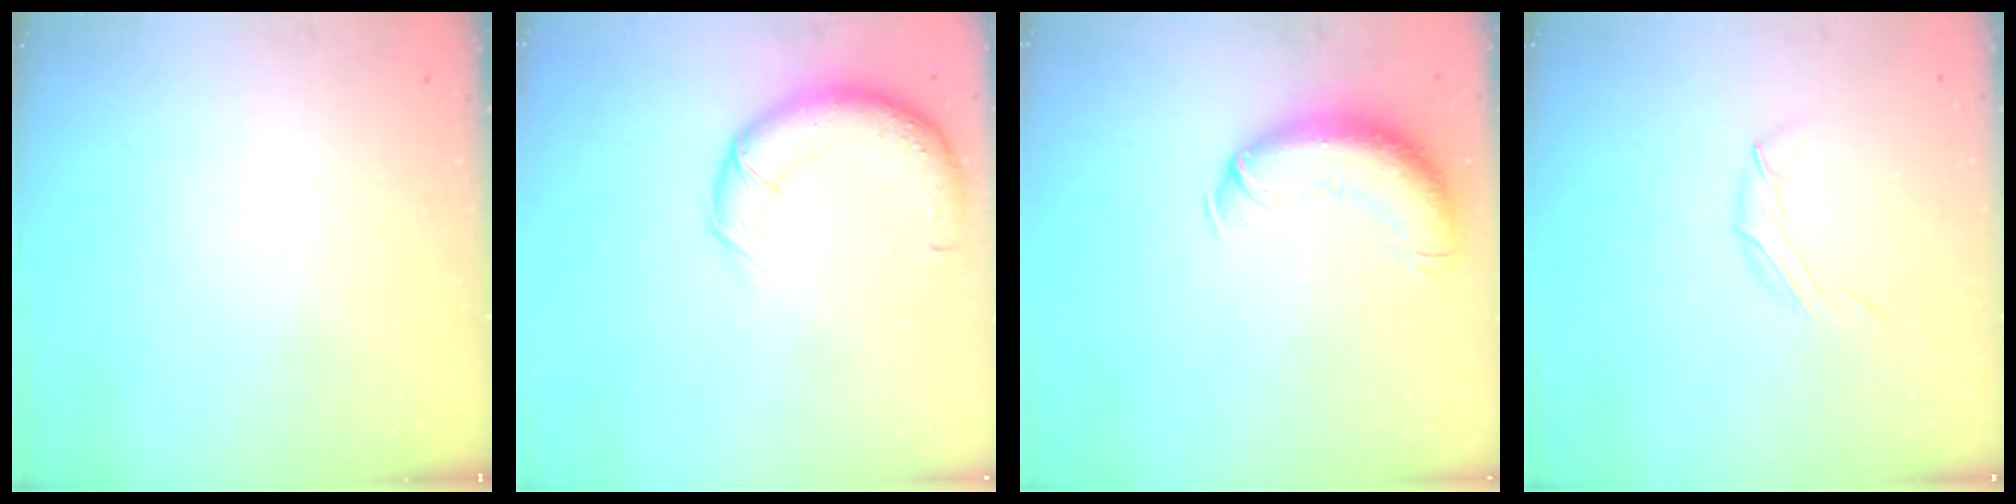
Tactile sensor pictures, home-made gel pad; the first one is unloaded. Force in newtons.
{"total": 14.1, "press": 13.5, "slide": 3.8}
{"total": 12.5, "press": 12.2, "slide": 3.0}
{"total": 6.8, "press": 6.8, "slide": 0.5}